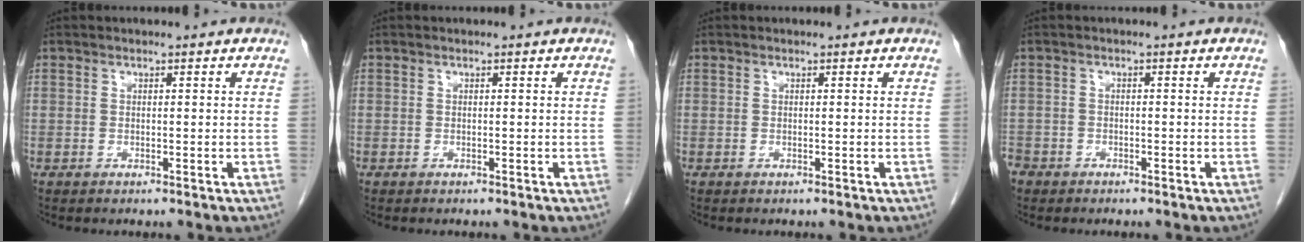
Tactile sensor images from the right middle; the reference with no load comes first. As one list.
[{"total": 0.0}, {"total": 0.0}, {"total": 3.9, "force": [-2.9, 2.6, 0.7], "torque": [-0.020, 0.002, -0.057]}]